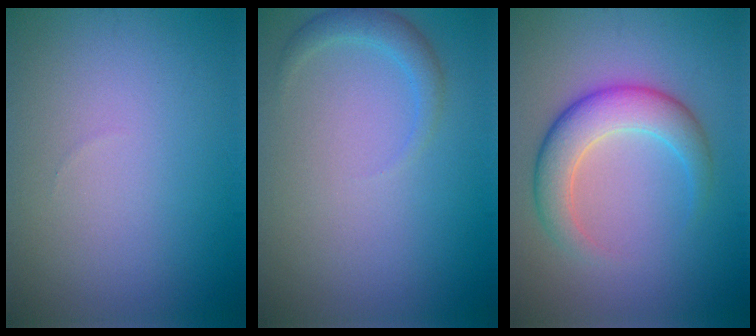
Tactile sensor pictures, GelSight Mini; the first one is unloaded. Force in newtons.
{"total": 1.7, "press": 1.7, "slide": 0.1}
{"total": 5.0, "press": 5.0, "slide": 0.3}